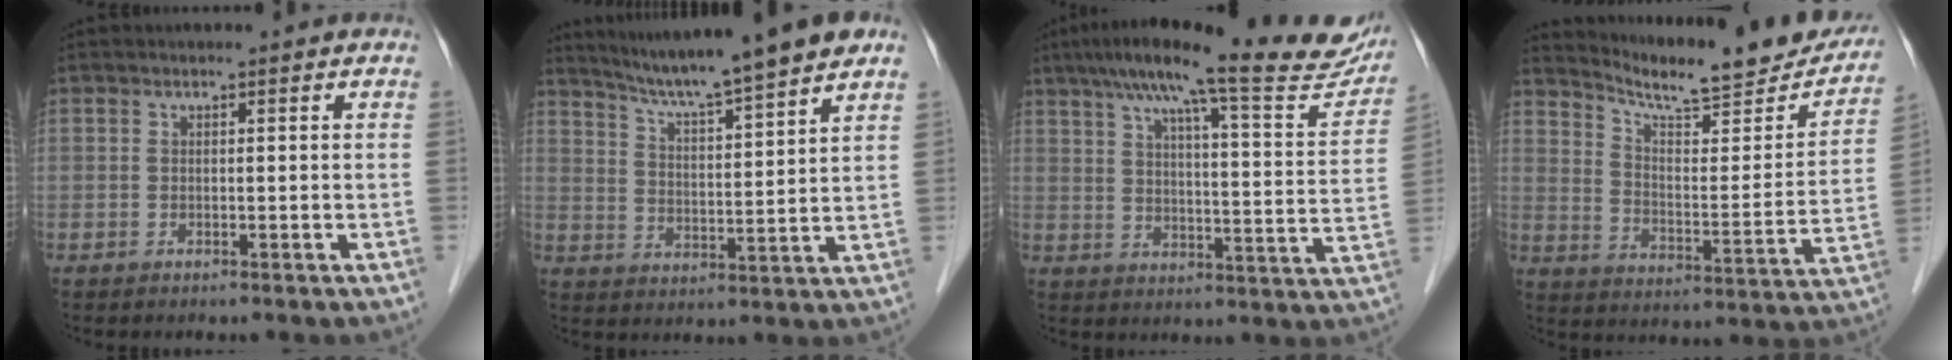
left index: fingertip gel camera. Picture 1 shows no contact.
{"total": 13.3, "force": [11.3, -0.7, 7.0], "torque": [-0.118, 0.011, 0.173]}
{"total": 25.0, "force": [20.5, 3.3, 13.9], "torque": [-0.204, -0.003, 0.258]}
{"total": 20.8, "force": [19.1, 3.0, 7.9], "torque": [-0.113, -0.041, 0.257]}